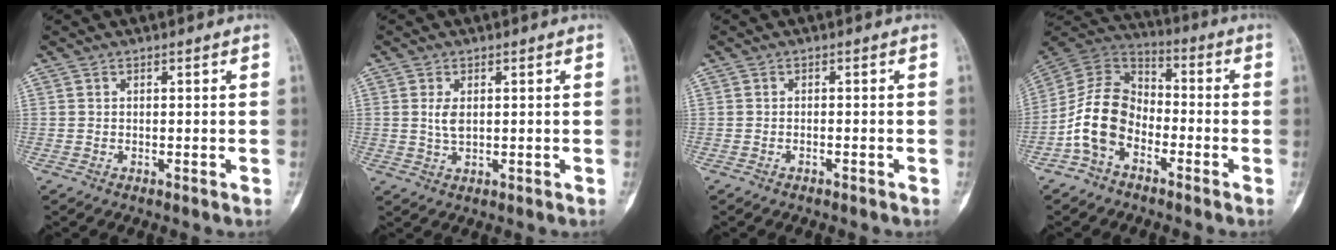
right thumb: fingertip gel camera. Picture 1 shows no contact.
{"total": 3.1, "force": [0.6, 1.7, 2.5], "torque": [-0.048, -0.004, 0.016]}
{"total": 0.7, "force": [-0.6, 0.2, 0.4], "torque": [-0.012, 0.010, -0.008]}
{"total": 12.3, "force": [-4.7, 8.5, 7.6], "torque": [-0.133, 0.055, -0.102]}